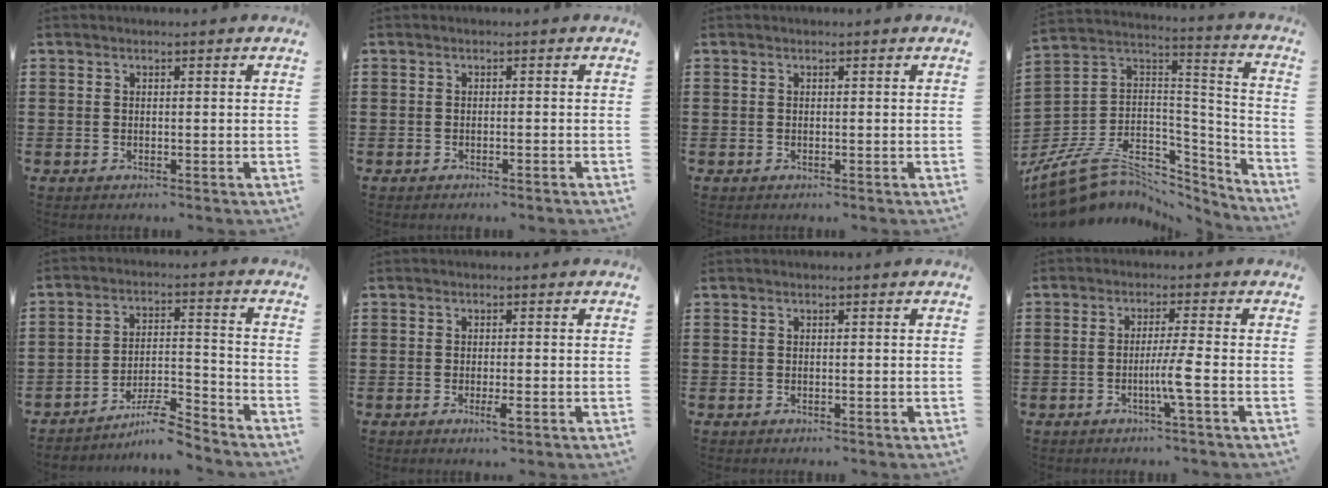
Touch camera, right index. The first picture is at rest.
{"total": 0.5, "force": [-0.4, -0.1, 0.2], "torque": [-0.005, -0.002, -0.009]}
{"total": 0.0}
{"total": 9.3, "force": [-5.2, 6.2, 4.6], "torque": [-0.116, -0.003, -0.095]}
{"total": 7.4, "force": [-6.7, 0.9, 2.9], "torque": [-0.042, 0.015, -0.125]}
{"total": 2.1, "force": [-0.9, 0.2, 1.9], "torque": [-0.040, -0.007, -0.017]}
{"total": 0.0}
{"total": 4.3, "force": [-1.3, -0.8, 4.0], "torque": [-0.077, -0.013, -0.029]}